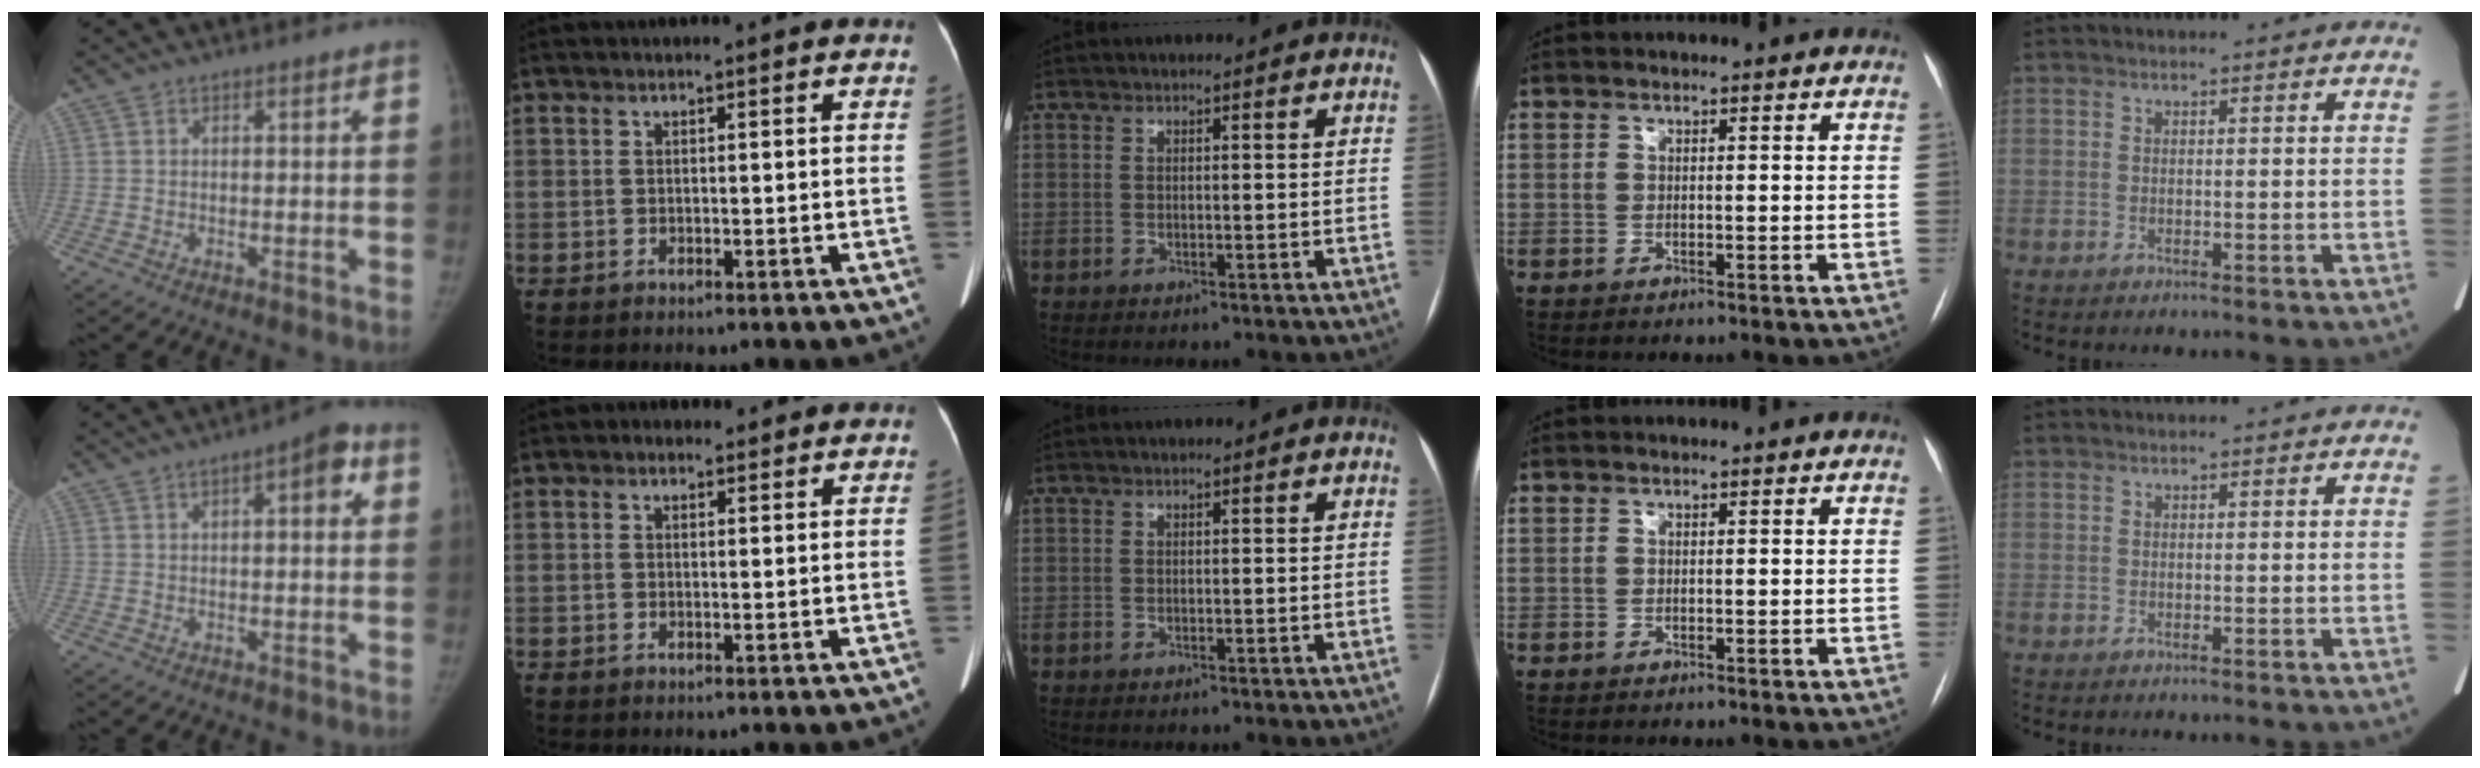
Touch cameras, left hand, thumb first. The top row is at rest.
{"thumb": {"total": 5.7, "force": [1.8, 2.1, 5.0], "torque": [-0.054, 0.009, 0.018]}, "index": {"total": 1.8, "force": [1.0, 1.4, 0.6], "torque": [-0.011, 0.012, 0.009]}}